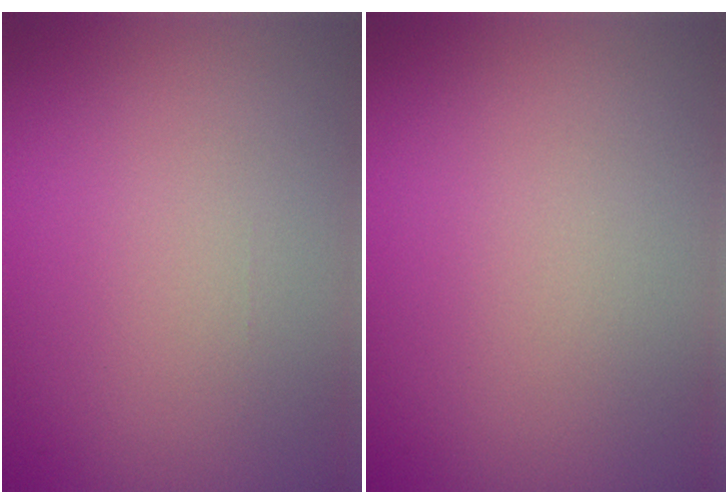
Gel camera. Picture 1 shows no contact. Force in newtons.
{"total": 0.0}